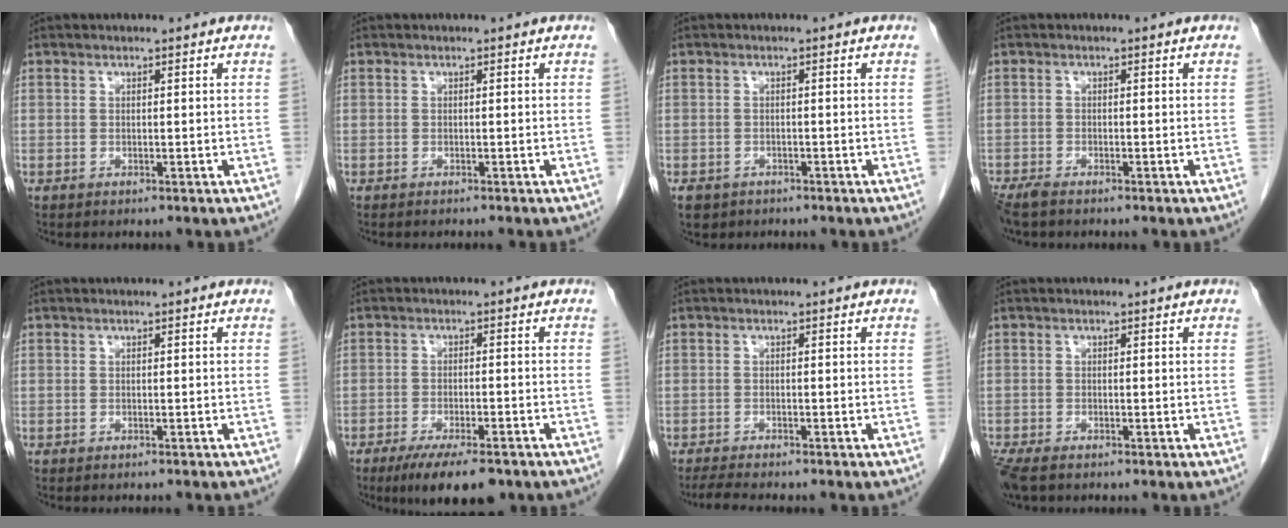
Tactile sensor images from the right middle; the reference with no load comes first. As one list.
[{"total": 1.5, "force": [-1.4, 0.0, 0.6], "torque": [-0.005, 0.000, -0.016]}, {"total": 3.5, "force": [-2.5, 2.3, 0.8], "torque": [-0.014, 0.001, -0.035]}, {"total": 3.0, "force": [-2.4, 0.6, 1.6], "torque": [-0.034, -0.009, -0.044]}, {"total": 2.4, "force": [-2.3, 0.3, 0.7], "torque": [-0.008, -0.004, -0.026]}, {"total": 9.4, "force": [-6.7, 2.2, 6.2], "torque": [-0.096, -0.018, -0.102]}, {"total": 5.1, "force": [-4.5, 0.4, 2.5], "torque": [-0.042, -0.016, -0.069]}, {"total": 3.8, "force": [-2.9, 1.2, 2.1], "torque": [-0.049, -0.013, -0.050]}]